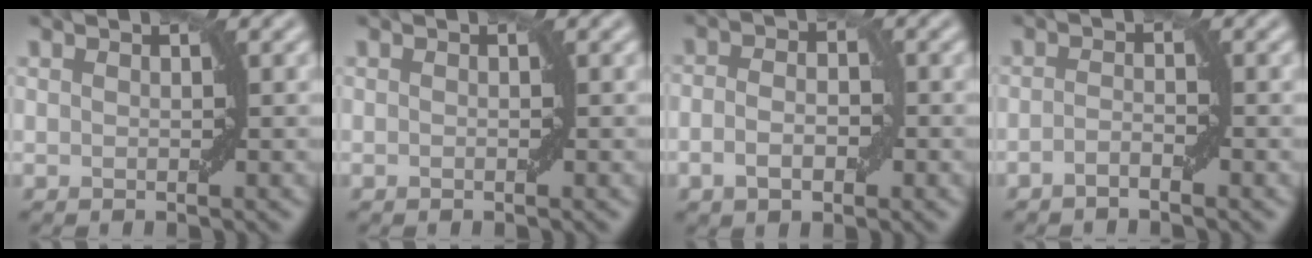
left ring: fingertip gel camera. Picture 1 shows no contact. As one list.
[{"total": 0.0}, {"total": 3.1, "force": [-0.9, 1.8, 2.3], "torque": [-0.042, 0.000, -0.017]}, {"total": 1.3, "force": [-0.9, 0.2, 0.9], "torque": [-0.017, 0.004, -0.018]}]